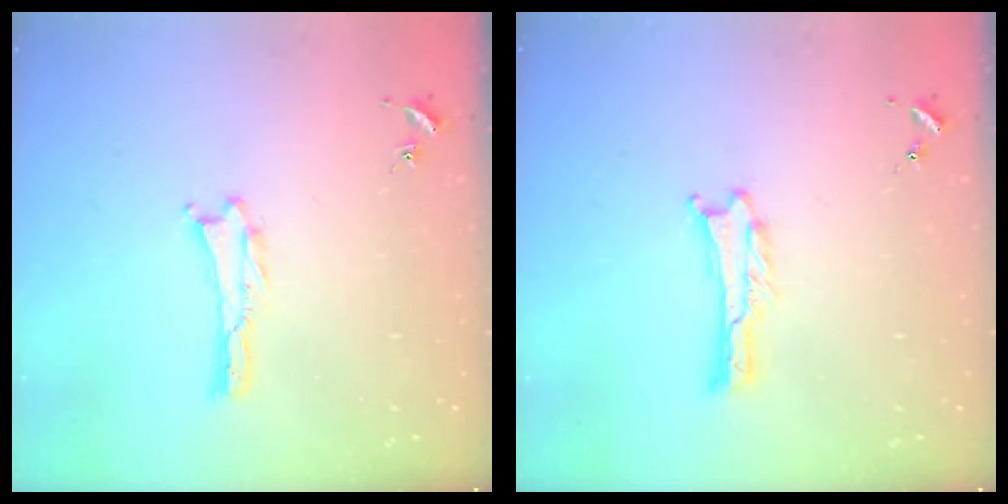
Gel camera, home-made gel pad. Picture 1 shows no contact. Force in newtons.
{"total": 0.0}